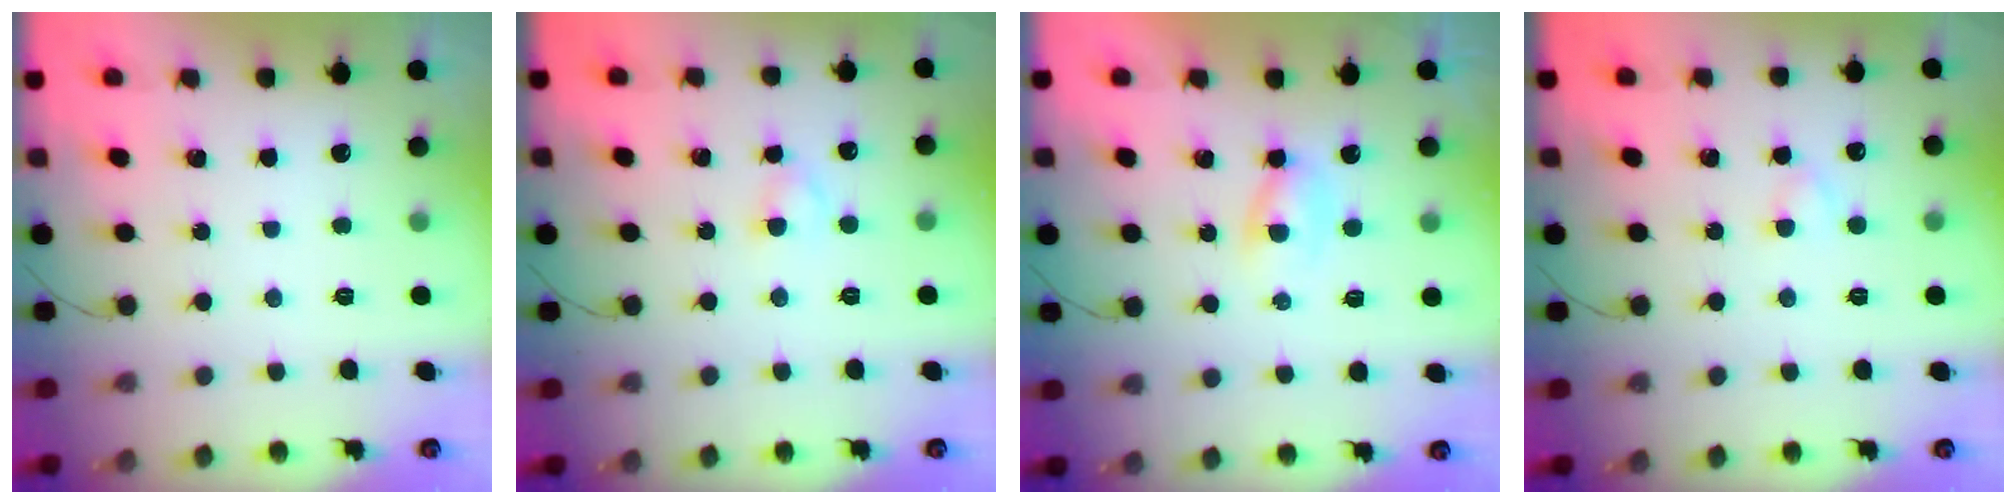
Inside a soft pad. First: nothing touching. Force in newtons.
{"total": 2.8, "press": 2.6, "slide": 1.1}
{"total": 1.9, "press": 1.6, "slide": 1.0}
{"total": 2.0, "press": 1.8, "slide": 0.9}